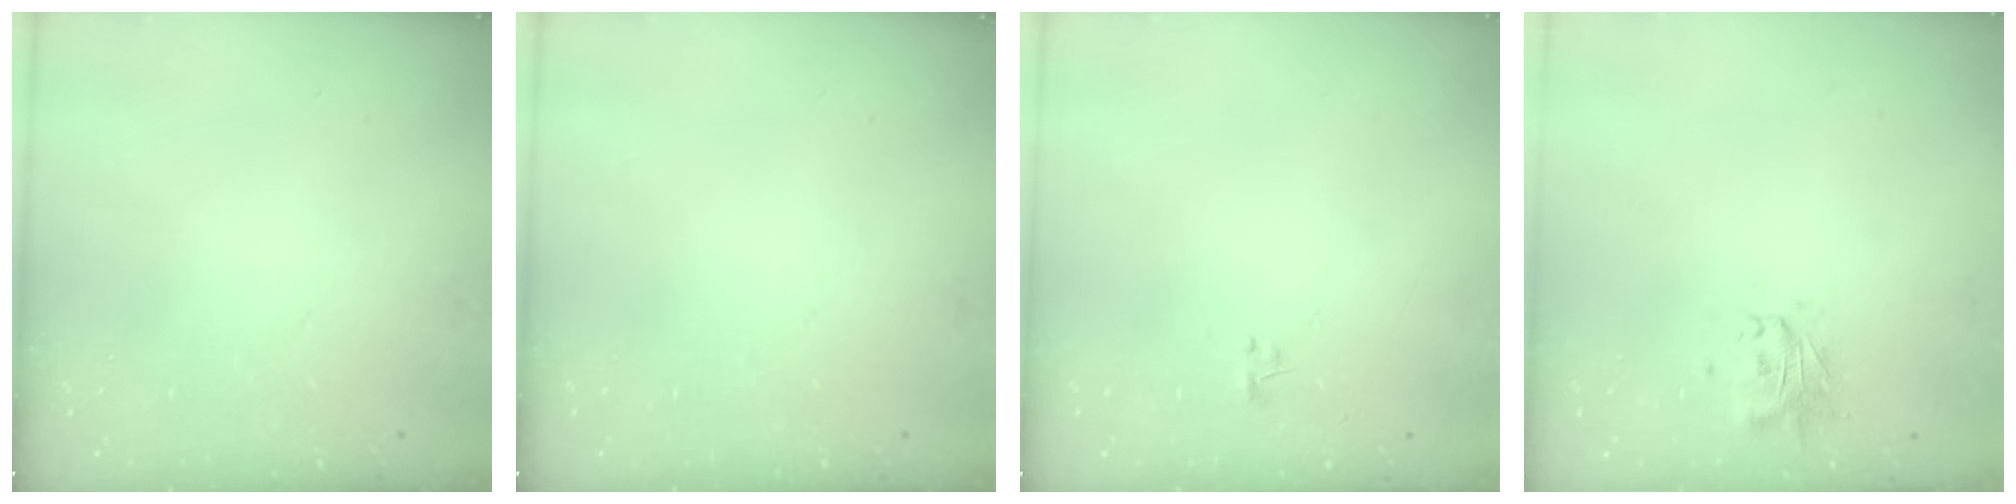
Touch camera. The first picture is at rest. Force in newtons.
{"total": 0.0}
{"total": 0.0}
{"total": 0.6, "press": 0.5, "slide": 0.3}